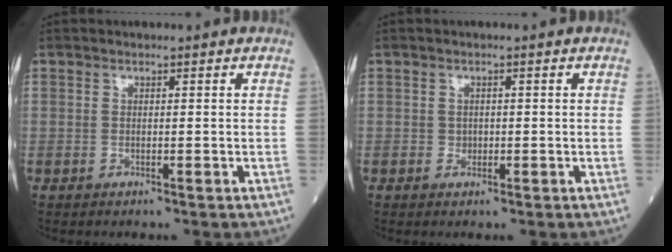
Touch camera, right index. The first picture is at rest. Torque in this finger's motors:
{"motor_torque": [0.09, 0.05, 0.00, -0.01]}